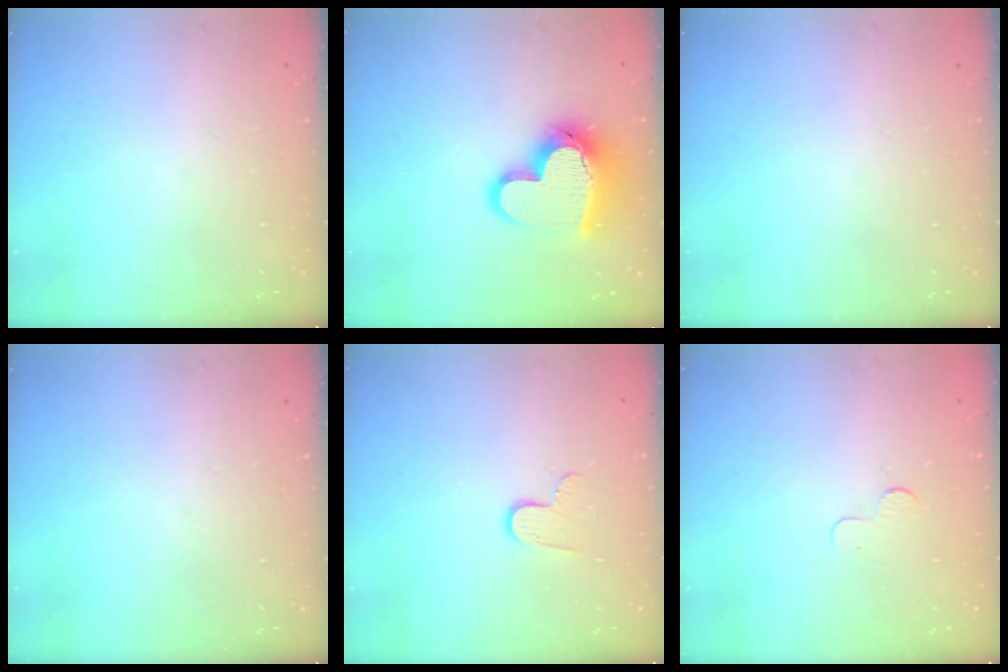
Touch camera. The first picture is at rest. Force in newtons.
{"total": 15.9, "press": 15.7, "slide": 2.2}
{"total": 0.0}
{"total": 0.0}
{"total": 6.5, "press": 6.4, "slide": 0.6}
{"total": 2.3, "press": 2.3, "slide": 0.2}